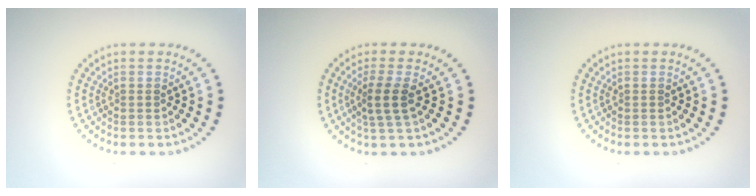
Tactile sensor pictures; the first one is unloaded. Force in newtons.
{"total": 2.3, "press": 1.8, "slide": 1.4}
{"total": 0.0}